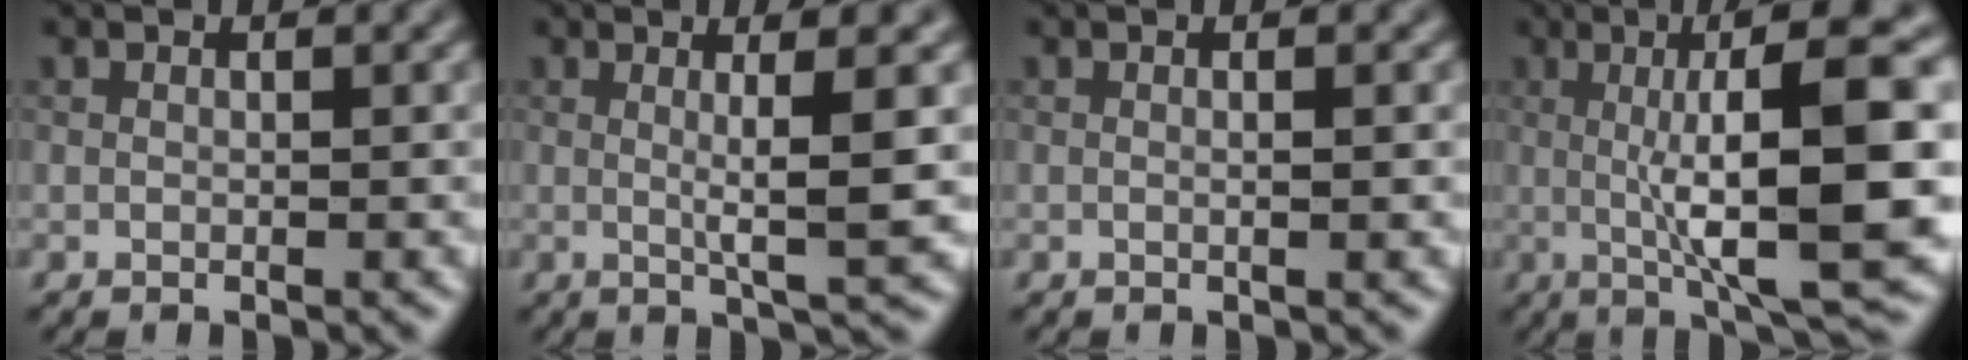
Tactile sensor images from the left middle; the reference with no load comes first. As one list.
[{"total": 4.8, "force": [0.3, 0.2, 4.8], "torque": [-0.081, 0.003, 0.017]}, {"total": 1.0, "force": [-0.1, 0.3, 1.0], "torque": [-0.011, 0.005, -0.009]}, {"total": 12.3, "force": [-0.5, 2.0, 12.2], "torque": [-0.172, 0.014, 0.008]}]